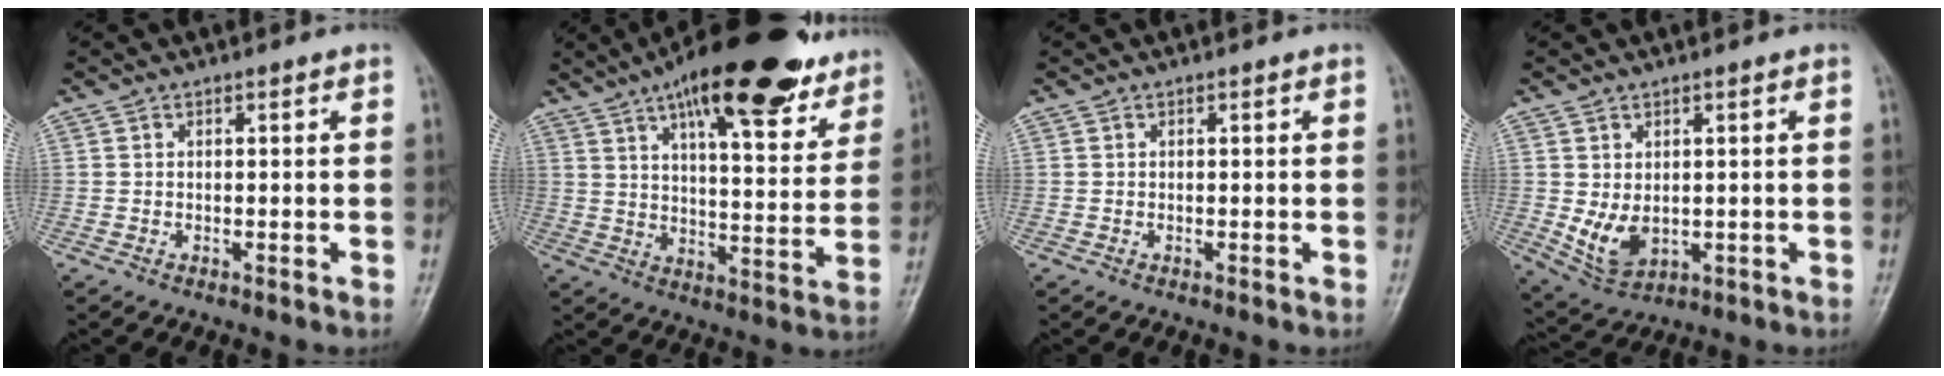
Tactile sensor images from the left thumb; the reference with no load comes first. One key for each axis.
{"total": 25.3, "fx": 16.6, "fy": 8.5, "fz": 17.2, "tx": -0.221, "ty": -0.039, "tz": 0.240}
{"total": 0.0}
{"total": 7.0, "fx": 0.2, "fy": 4.6, "fz": 5.2, "tx": -0.082, "ty": -0.013, "tz": 0.022}